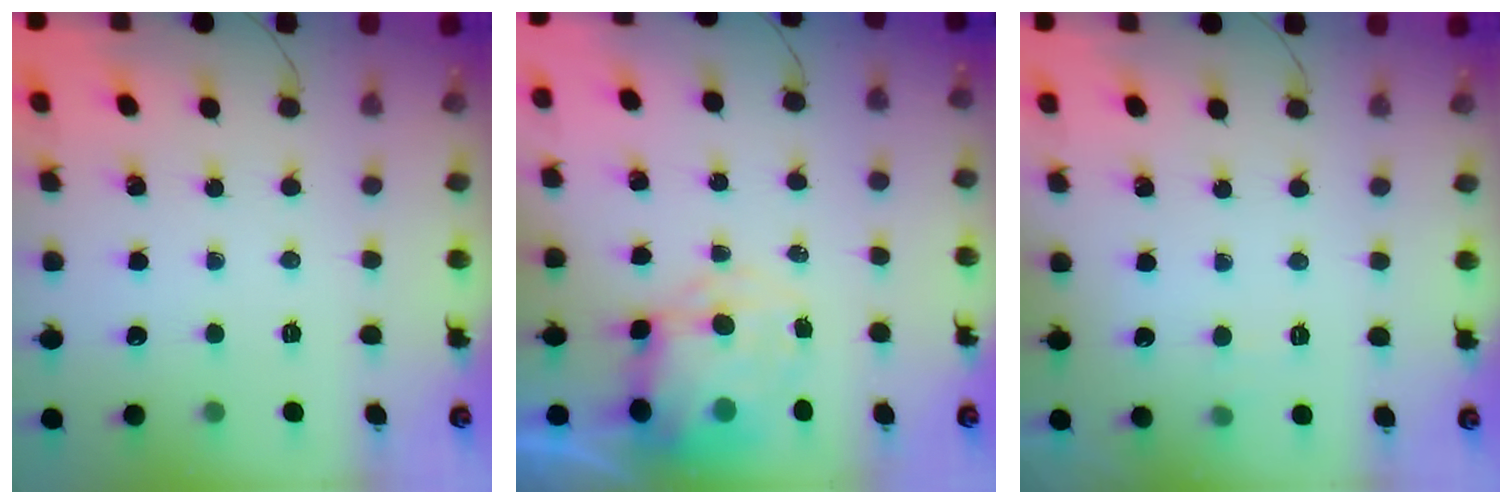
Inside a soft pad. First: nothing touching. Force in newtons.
{"total": 9.2, "press": 9.0, "slide": 2.3}
{"total": 3.6, "press": 3.1, "slide": 1.7}